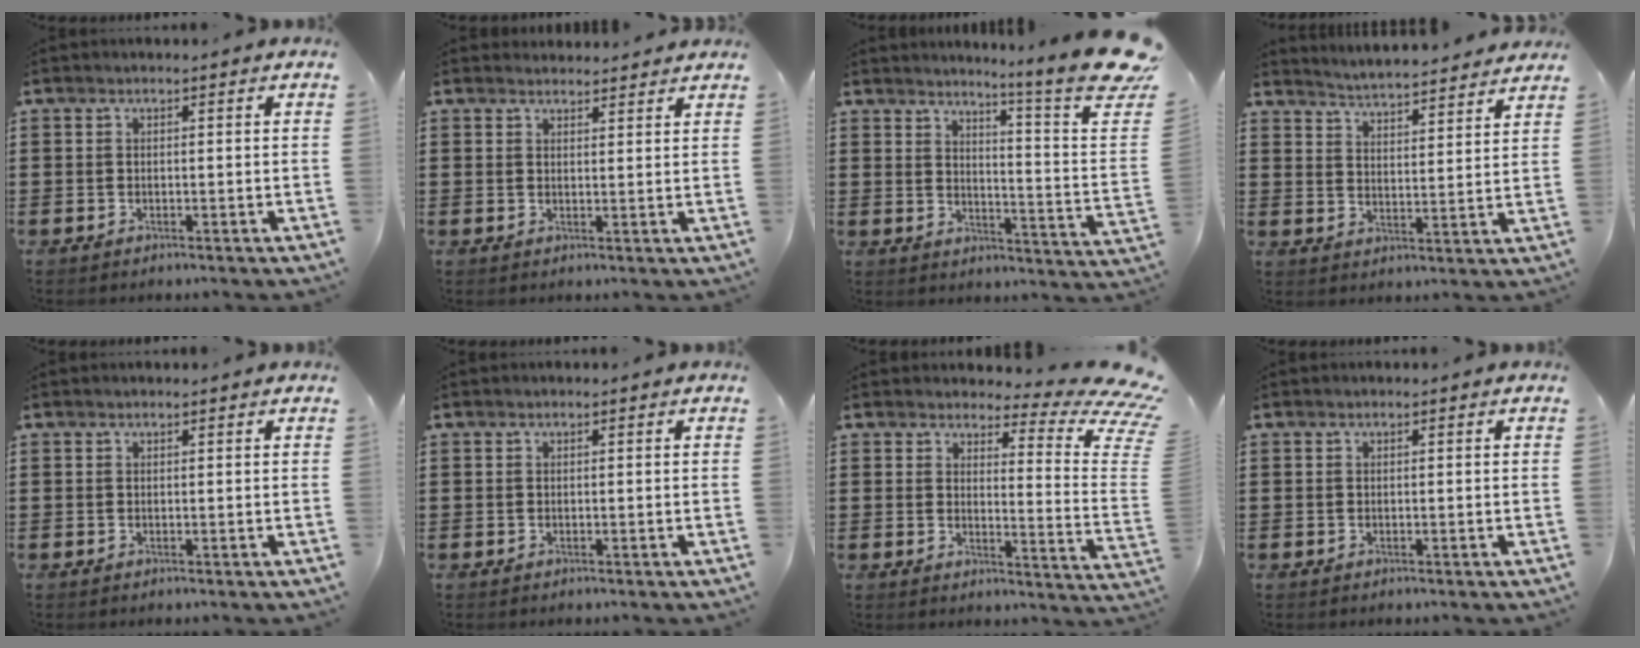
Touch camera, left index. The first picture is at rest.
{"total": 2.1, "force": [2.1, 0.2, -0.1], "torque": [-0.004, -0.002, 0.041]}
{"total": 8.7, "force": [6.9, -1.0, 5.2], "torque": [-0.099, -0.055, 0.111]}
{"total": 4.0, "force": [4.0, -0.5, -0.1], "torque": [-0.020, -0.033, 0.066]}
{"total": 0.0}
{"total": 0.0}
{"total": 6.0, "force": [4.6, 0.9, 3.7], "torque": [-0.059, -0.048, 0.073]}
{"total": 0.0}